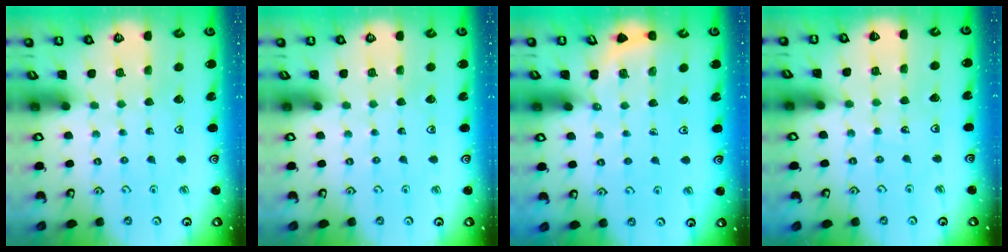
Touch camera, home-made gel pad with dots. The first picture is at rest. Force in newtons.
{"total": 0.0}
{"total": 2.6, "press": 2.6, "slide": 0.2}
{"total": 3.0, "press": 3.0, "slide": 0.3}